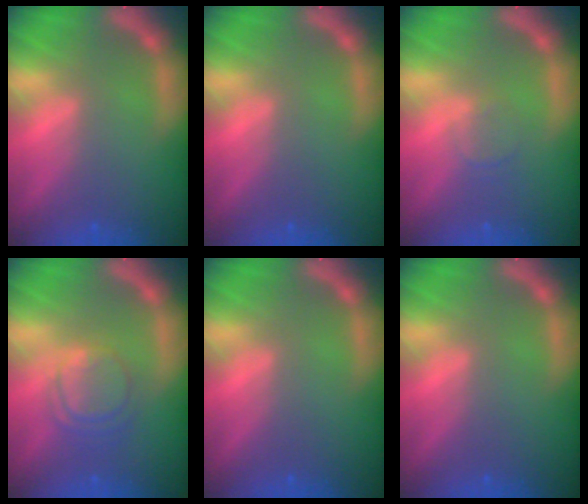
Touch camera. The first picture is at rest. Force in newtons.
{"total": 0.0}
{"total": 1.4}
{"total": 4.5}
{"total": 0.0}
{"total": 0.0}